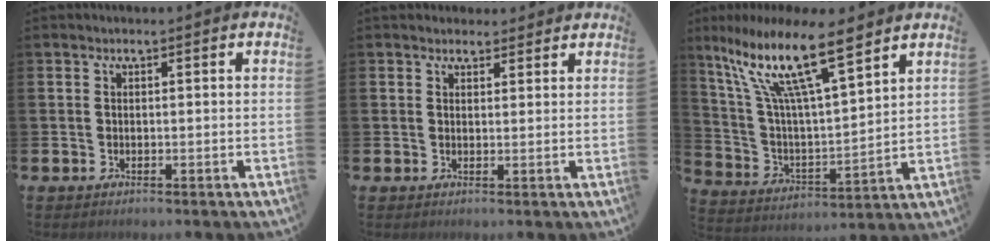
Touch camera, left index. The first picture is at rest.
{"total": 2.2, "force": [2.0, 0.9, -0.1], "torque": [0.011, -0.006, 0.036]}
{"total": 14.6, "force": [10.0, 3.7, 9.9], "torque": [-0.210, -0.048, 0.168]}